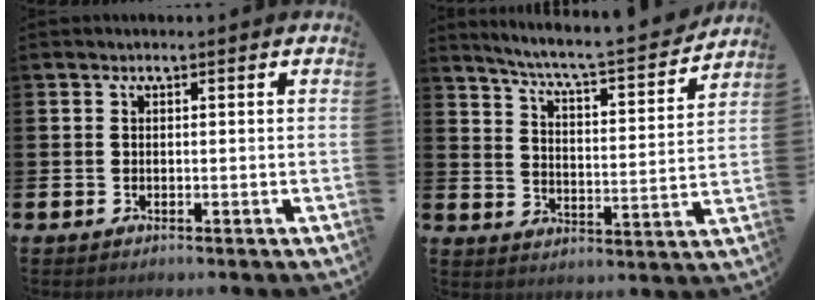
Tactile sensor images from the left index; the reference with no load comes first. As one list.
[{"total": 6.6, "force": [6.1, 0.2, 2.4], "torque": [-0.074, -0.049, 0.098]}]